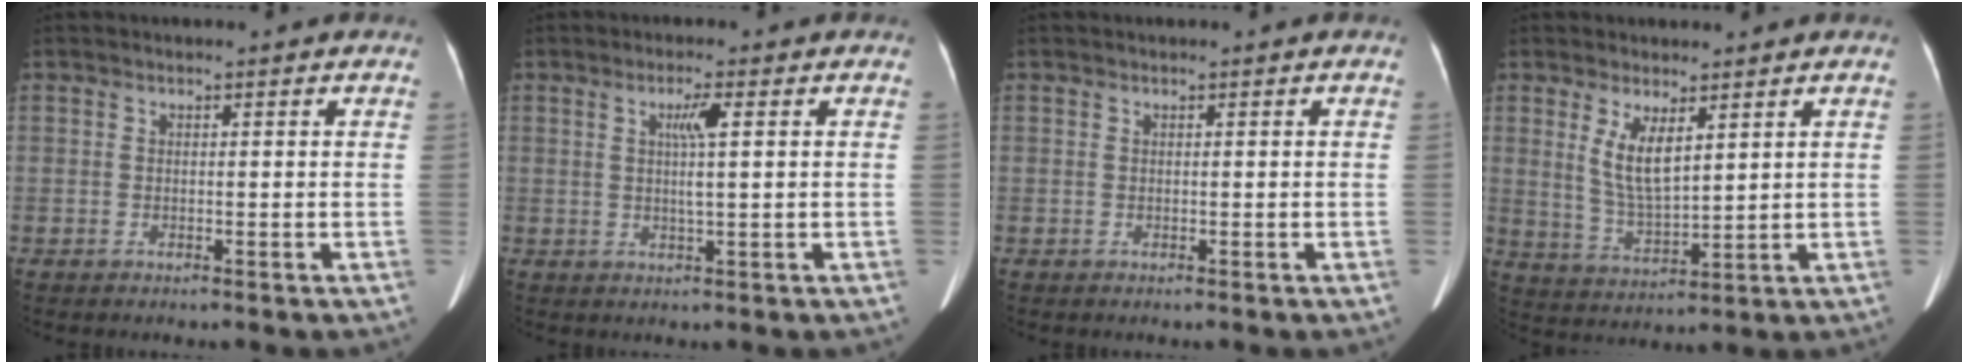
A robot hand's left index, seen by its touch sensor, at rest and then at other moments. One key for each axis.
{"total": 3.4, "fx": 0.8, "fy": -0.2, "fz": 3.3, "tx": -0.059, "ty": 0.003, "tz": 0.013}
{"total": 0.0}
{"total": 6.0, "fx": 2.8, "fy": 1.8, "fz": 5.0, "tx": -0.104, "ty": -0.010, "tz": 0.065}